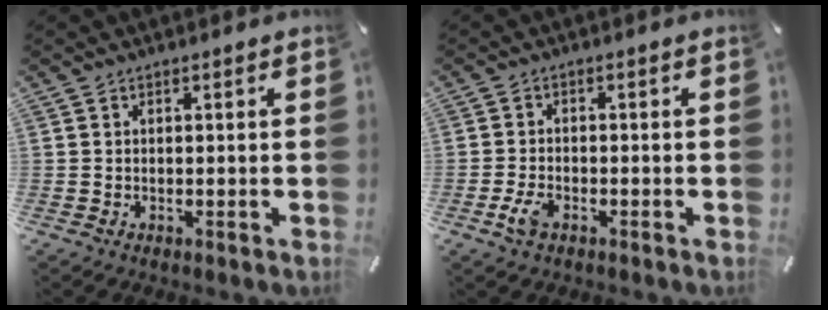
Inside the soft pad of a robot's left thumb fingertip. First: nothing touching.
{"total": 3.8, "force": [-1.8, 2.2, 2.5], "torque": [-0.061, 0.000, -0.035]}